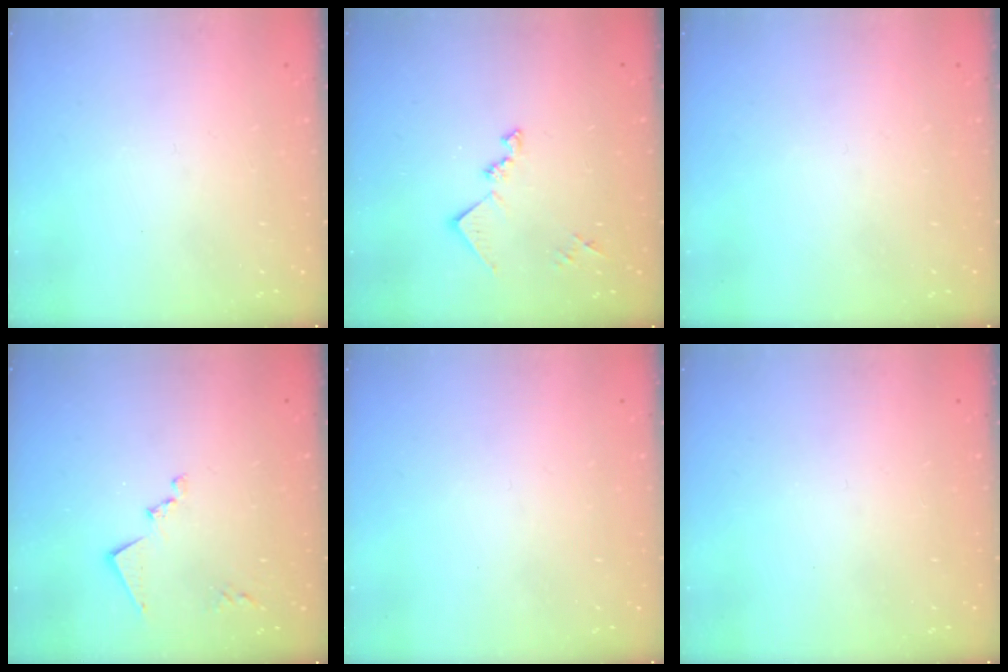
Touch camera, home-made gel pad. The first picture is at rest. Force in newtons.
{"total": 11.5, "press": 11.5, "slide": 0.5}
{"total": 0.0}
{"total": 10.2, "press": 10.2, "slide": 0.7}
{"total": 0.0}
{"total": 0.0}